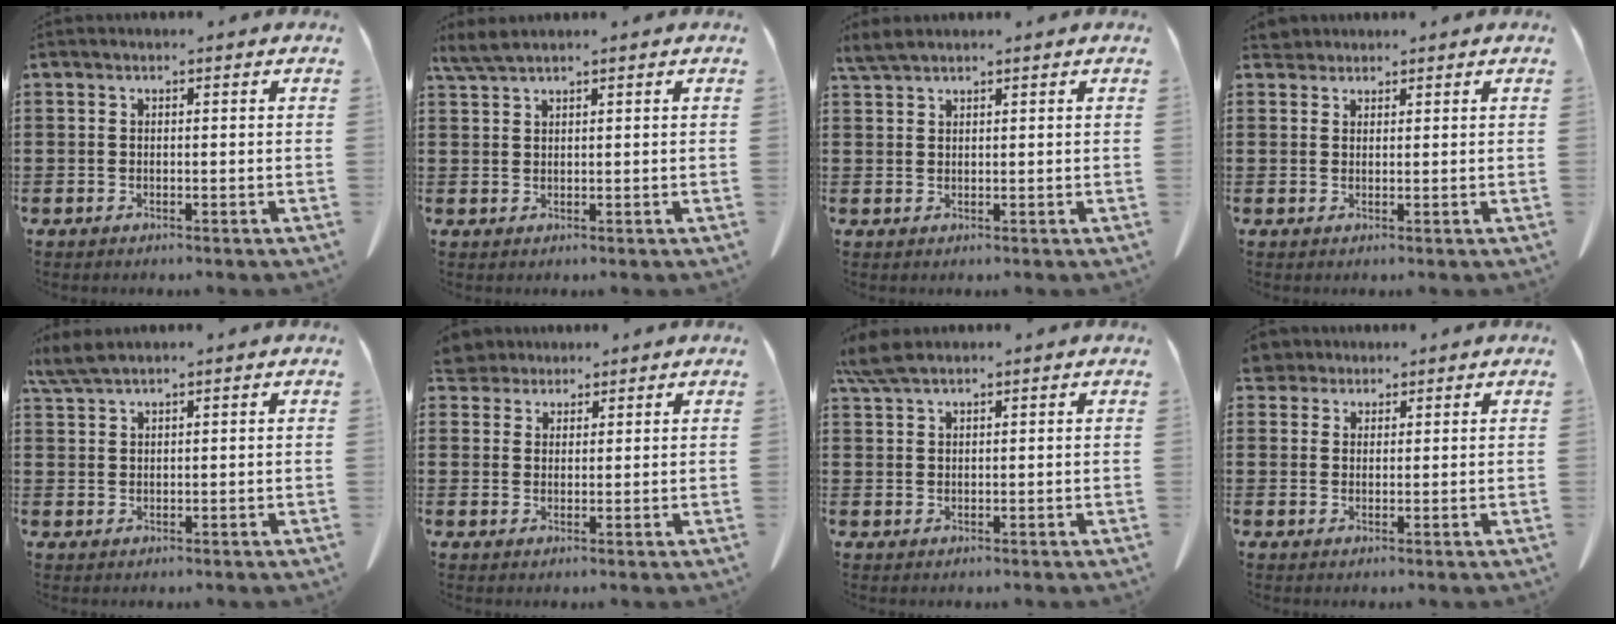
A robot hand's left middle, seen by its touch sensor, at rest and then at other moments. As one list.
[{"total": 2.3, "force": [1.9, 0.1, 1.4], "torque": [-0.031, -0.001, 0.036]}, {"total": 2.2, "force": [1.9, 0.3, 1.1], "torque": [-0.027, 0.002, 0.038]}, {"total": 1.9, "force": [1.7, 0.7, 0.1], "torque": [-0.009, 0.005, 0.035]}, {"total": 2.9, "force": [2.3, 0.2, 1.7], "torque": [-0.040, 0.000, 0.045]}, {"total": 3.3, "force": [3.0, 1.2, 0.1], "torque": [-0.016, -0.002, 0.059]}, {"total": 3.6, "force": [2.7, 0.7, 2.3], "torque": [-0.051, 0.002, 0.052]}, {"total": 3.0, "force": [2.7, 1.2, 0.4], "torque": [-0.018, 0.003, 0.053]}]